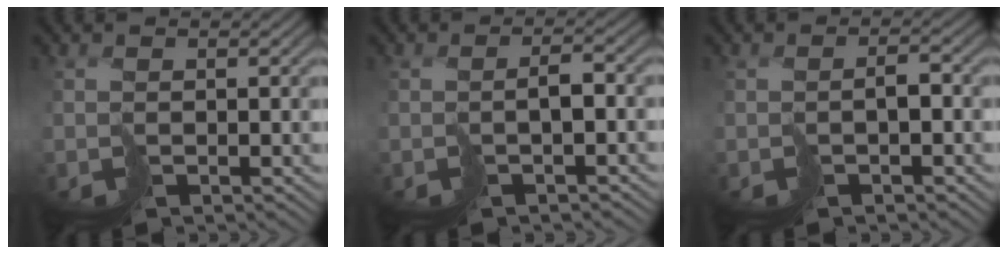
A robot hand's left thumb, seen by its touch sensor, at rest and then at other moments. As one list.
[{"total": 1.7, "force": [-0.8, 0.3, 1.5], "torque": [-0.026, 0.002, -0.014]}, {"total": 1.4, "force": [-0.7, 0.4, 1.1], "torque": [-0.019, 0.002, -0.015]}]